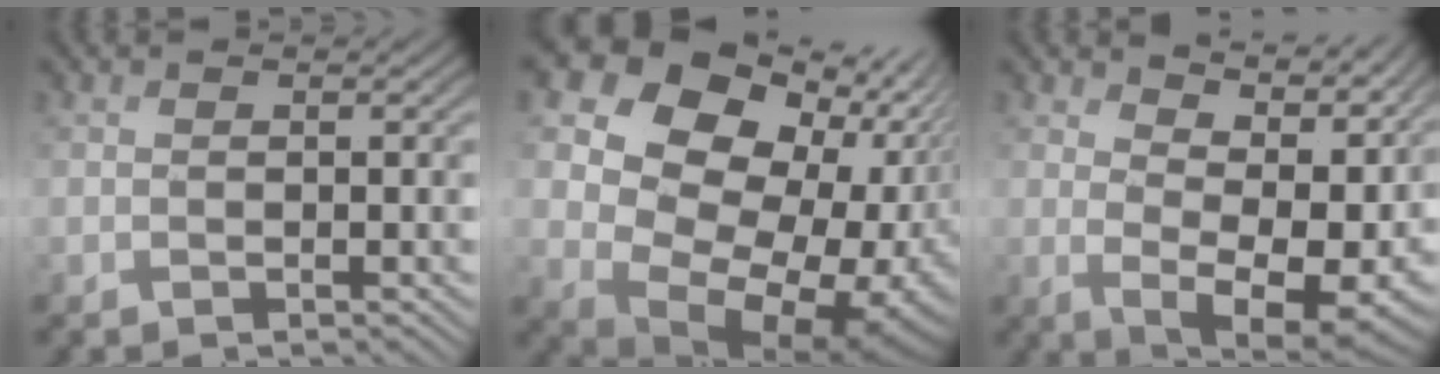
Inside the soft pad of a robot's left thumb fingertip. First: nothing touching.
{"total": 18.4, "force": [5.4, 14.0, 10.5], "torque": [-0.177, -0.005, 0.112]}
{"total": 12.6, "force": [5.5, 6.3, 9.4], "torque": [-0.143, -0.003, 0.094]}